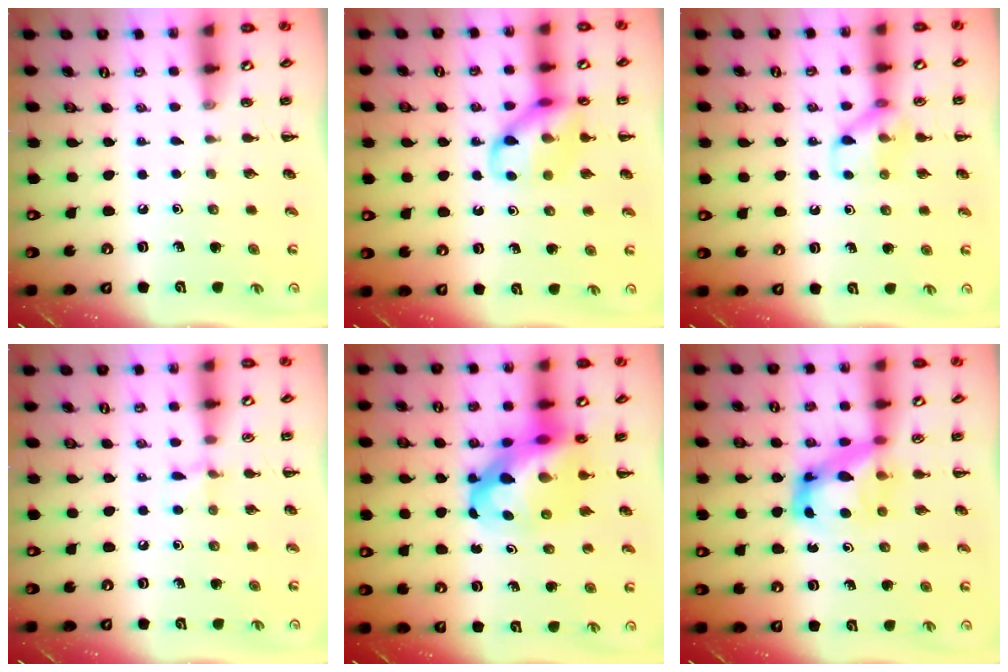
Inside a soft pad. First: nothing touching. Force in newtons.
{"total": 11.7, "press": 11.7, "slide": 0.7}
{"total": 9.0, "press": 9.0, "slide": 0.1}
{"total": 5.4, "press": 5.1, "slide": 1.8}
{"total": 13.1, "press": 12.6, "slide": 3.4}
{"total": 7.1, "press": 7.0, "slide": 1.2}